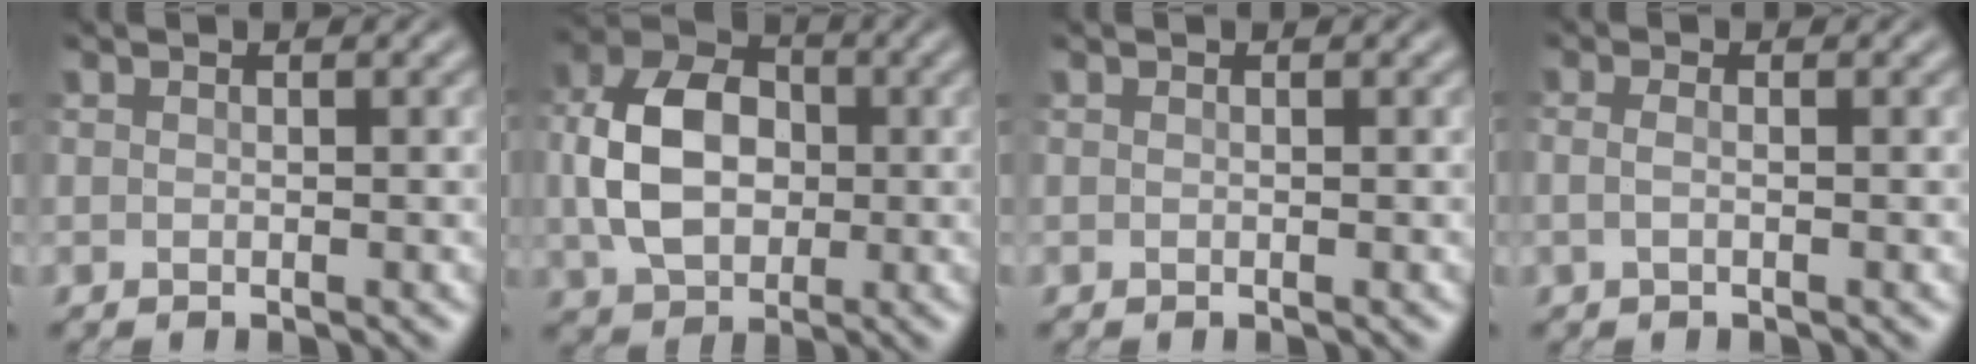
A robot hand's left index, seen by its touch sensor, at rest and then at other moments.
{"total": 7.8, "force": [0.2, 5.7, 5.4], "torque": [-0.113, 0.007, -0.005]}
{"total": 0.0}
{"total": 1.3, "force": [-0.1, 0.6, 1.2], "torque": [-0.024, -0.002, -0.010]}